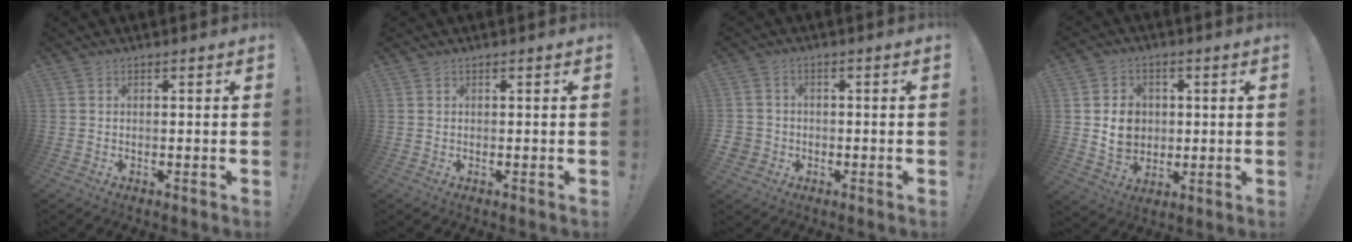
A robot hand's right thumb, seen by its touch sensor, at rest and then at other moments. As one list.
[{"total": 0.0}, {"total": 3.9, "force": [-1.2, 3.5, 1.2], "torque": [-0.025, 0.008, -0.019]}, {"total": 9.5, "force": [0.9, 8.4, 4.3], "torque": [-0.065, -0.002, 0.022]}]